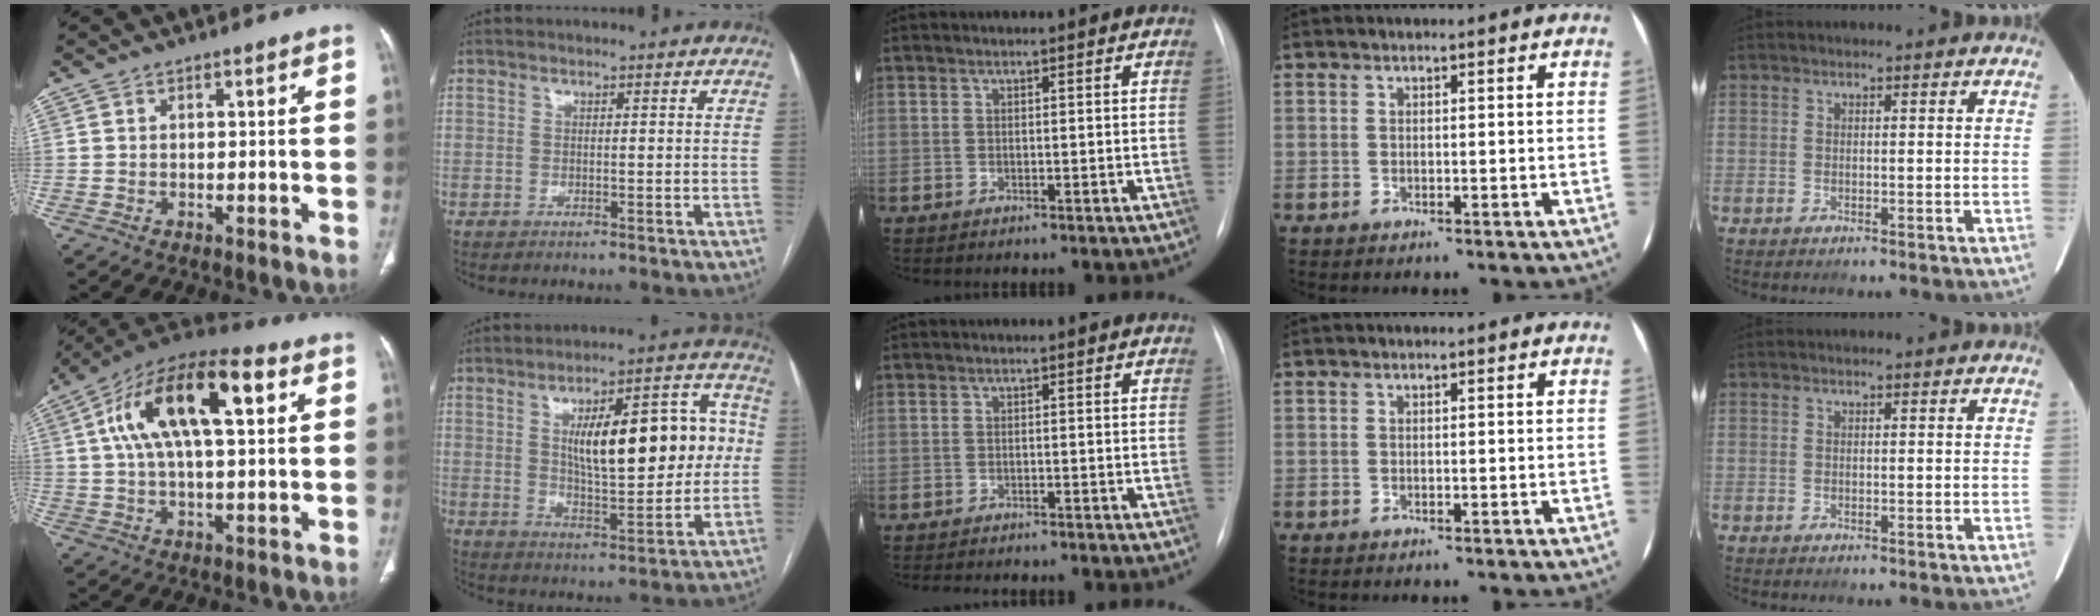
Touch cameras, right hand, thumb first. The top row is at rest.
{"thumb": {"total": 19.7, "force": [5.6, 8.2, 17.0], "torque": [-0.293, 0.025, 0.085]}, "index": {"total": 17.6, "force": [2.4, 5.2, 16.7], "torque": [-0.241, 0.033, 0.042]}, "middle": {"total": 3.9, "force": [-3.6, 0.4, 1.6], "torque": [-0.023, -0.008, -0.047]}}